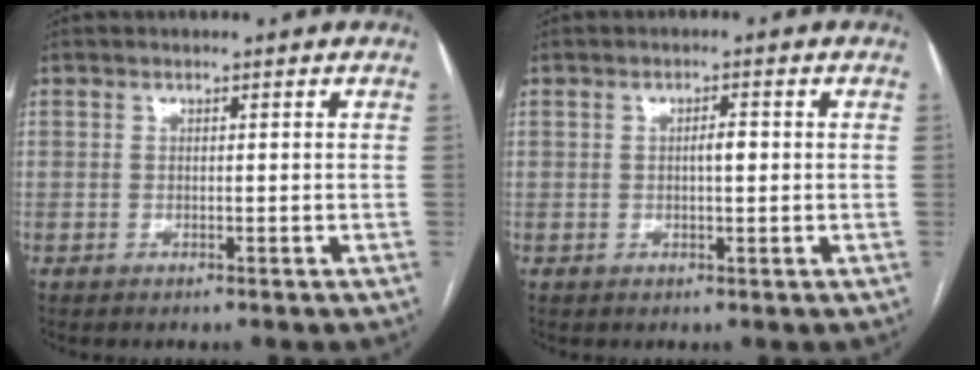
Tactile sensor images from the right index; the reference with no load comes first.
{"total": 2.0, "force": [0.1, 0.6, 1.9], "torque": [-0.031, 0.003, 0.002]}